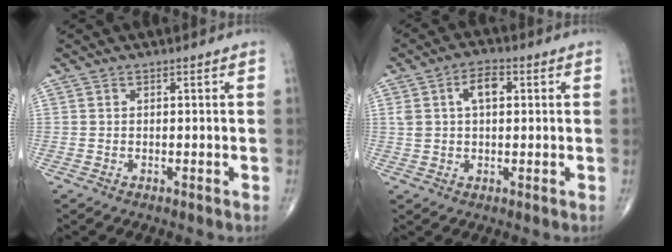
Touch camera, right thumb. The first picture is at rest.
{"total": 6.2, "force": [1.7, 3.5, 4.9], "torque": [-0.084, 0.013, 0.028]}